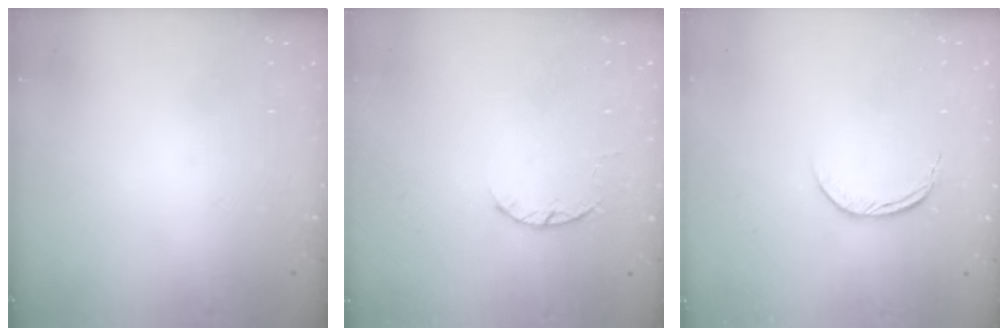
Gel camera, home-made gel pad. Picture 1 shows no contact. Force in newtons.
{"total": 2.3, "press": 2.3, "slide": 0.4}
{"total": 4.9, "press": 4.9, "slide": 0.5}